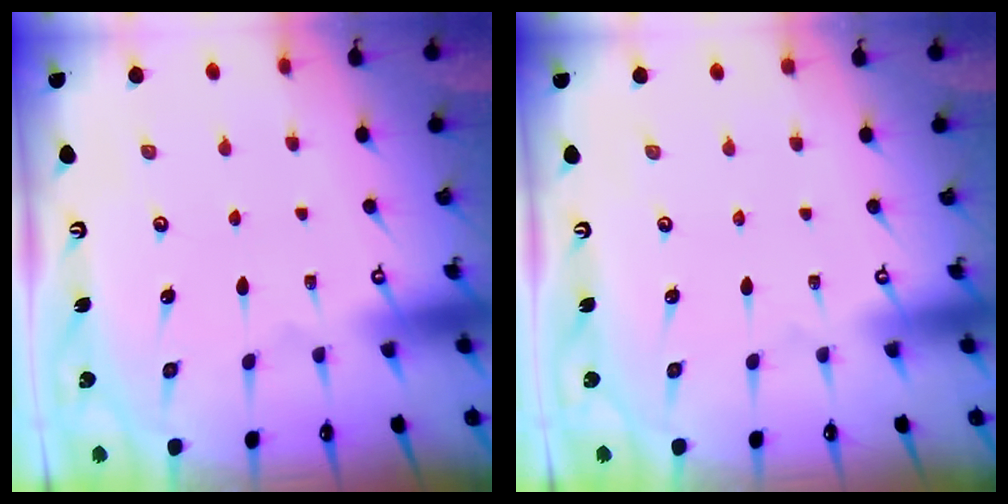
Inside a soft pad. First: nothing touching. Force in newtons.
{"total": 0.0}